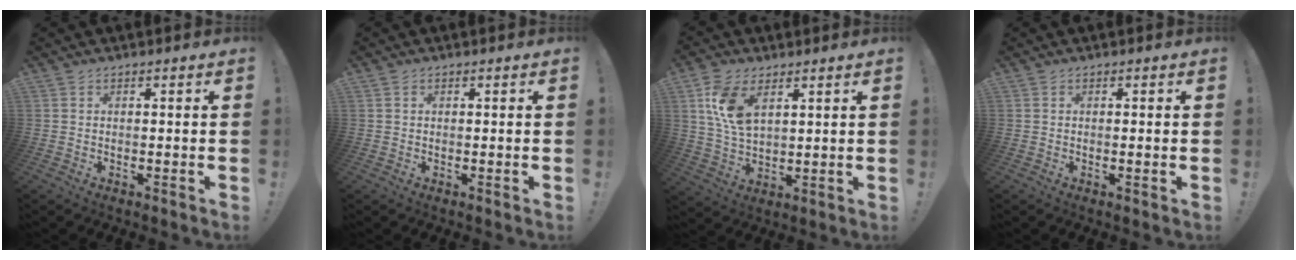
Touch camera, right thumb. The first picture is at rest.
{"total": 0.5, "force": [0.2, 0.5, 0.1], "torque": [-0.005, 0.004, 0.005]}
{"total": 11.1, "force": [5.0, 6.3, 7.6], "torque": [-0.142, -0.012, 0.093]}
{"total": 0.9, "force": [-0.1, -0.4, 0.8], "torque": [-0.011, -0.002, -0.004]}